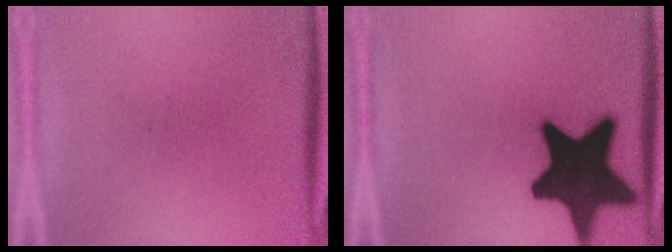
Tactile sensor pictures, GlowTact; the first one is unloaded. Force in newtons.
{"total": 19.4}